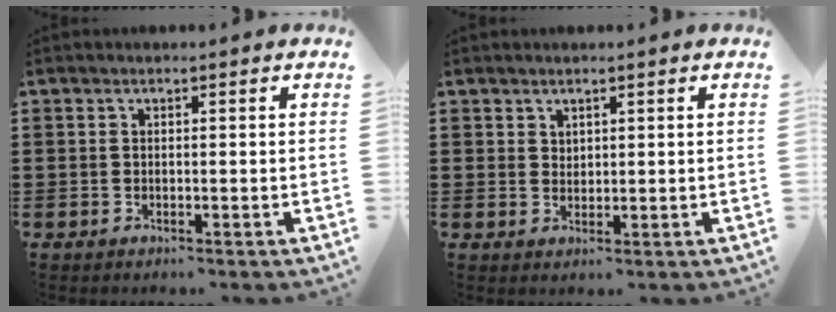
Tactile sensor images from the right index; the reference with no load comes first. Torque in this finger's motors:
{"motor_torque": [-0.23, 0.30, 0.04, -0.01]}